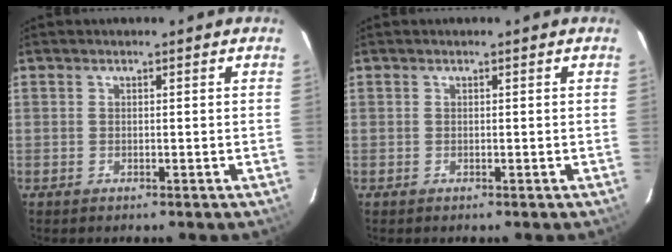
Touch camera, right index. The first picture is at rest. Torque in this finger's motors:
{"motor_torque": [0.07, 0.00, 0.04, 0.01]}